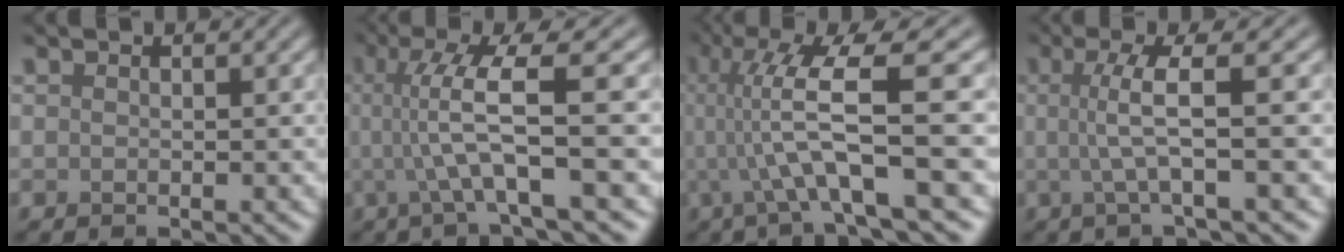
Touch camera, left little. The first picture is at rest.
{"total": 6.4, "force": [0.2, 1.0, 6.4], "torque": [-0.114, 0.004, 0.004]}
{"total": 8.7, "force": [0.3, 1.5, 8.5], "torque": [-0.145, 0.010, 0.004]}
{"total": 4.2, "force": [0.2, 0.7, 4.2], "torque": [-0.073, 0.005, -0.001]}